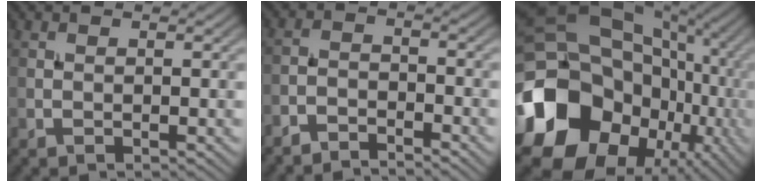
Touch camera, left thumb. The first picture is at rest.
{"total": 3.4, "force": [-3.2, 0.6, 0.9], "torque": [-0.014, 0.001, -0.068]}
{"total": 22.7, "force": [-6.5, 18.8, 11.0], "torque": [-0.251, -0.045, -0.115]}